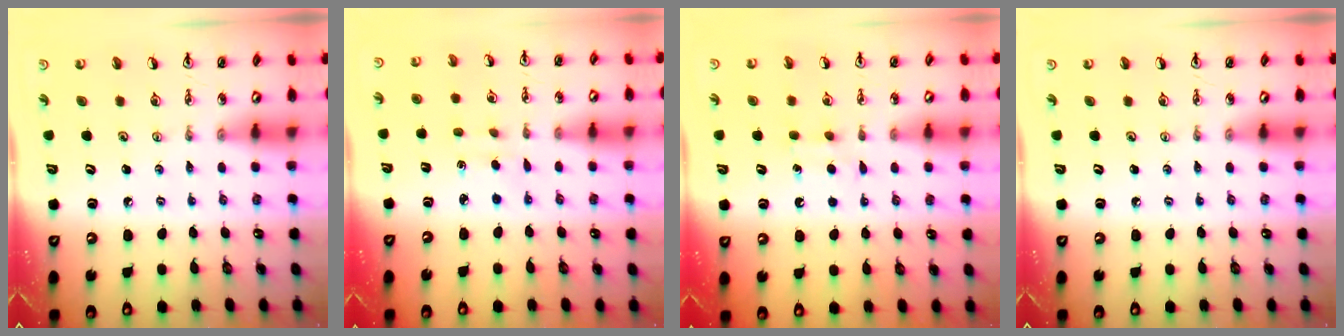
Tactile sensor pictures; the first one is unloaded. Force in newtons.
{"total": 1.7, "press": 1.6, "slide": 0.6}
{"total": 7.6, "press": 7.5, "slide": 0.8}
{"total": 0.0}